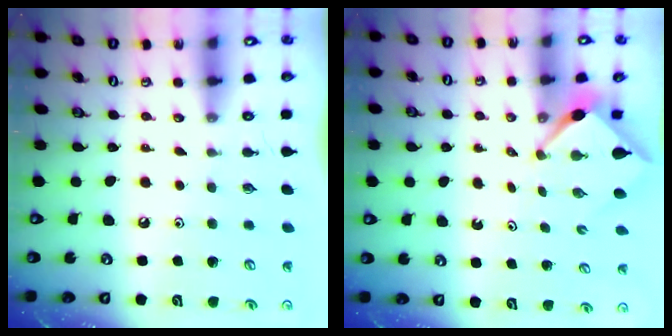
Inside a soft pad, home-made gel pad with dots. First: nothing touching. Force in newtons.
{"total": 2.6, "press": 2.6, "slide": 0.3}